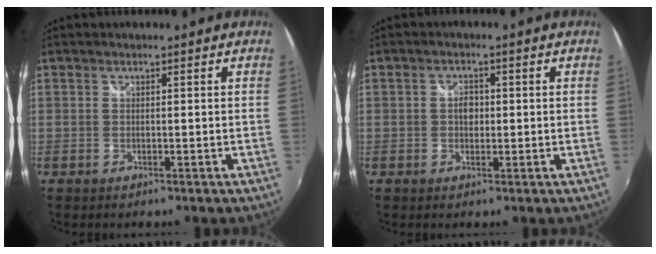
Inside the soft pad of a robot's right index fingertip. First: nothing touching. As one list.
[{"total": 2.4, "force": [-0.1, 1.8, 1.6], "torque": [-0.026, 0.005, -0.003]}]